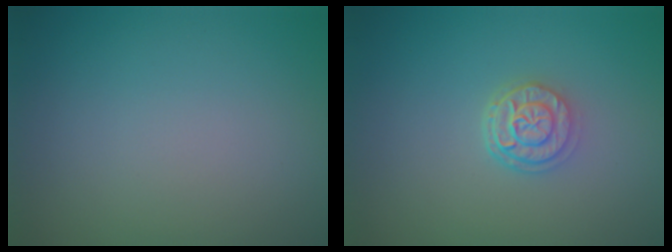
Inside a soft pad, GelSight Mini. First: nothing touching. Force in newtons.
{"total": 2.7, "press": 2.2, "slide": 1.6}